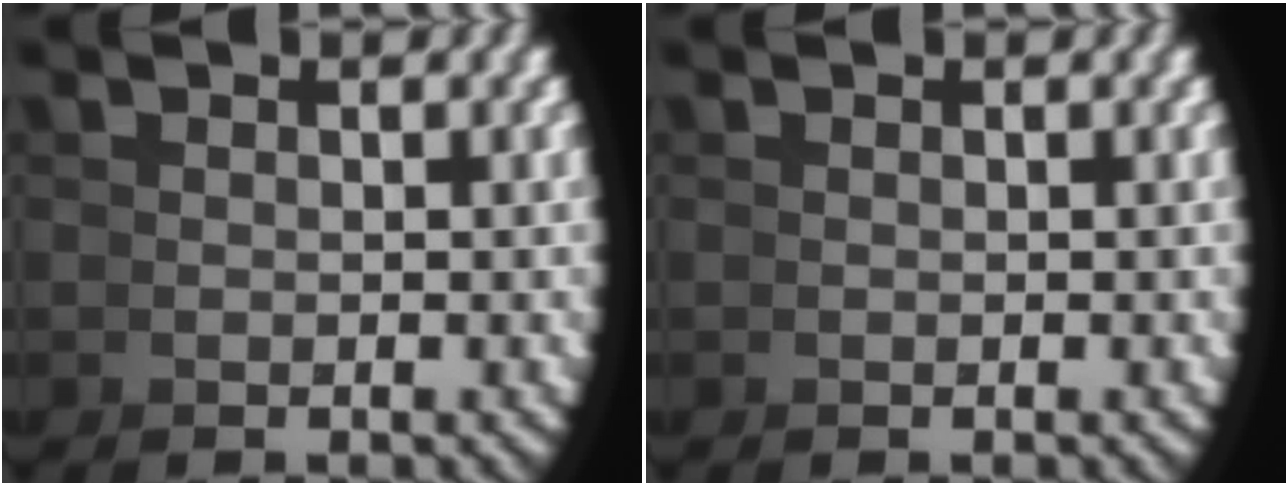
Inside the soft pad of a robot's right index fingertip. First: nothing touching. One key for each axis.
{"total": 0.0}